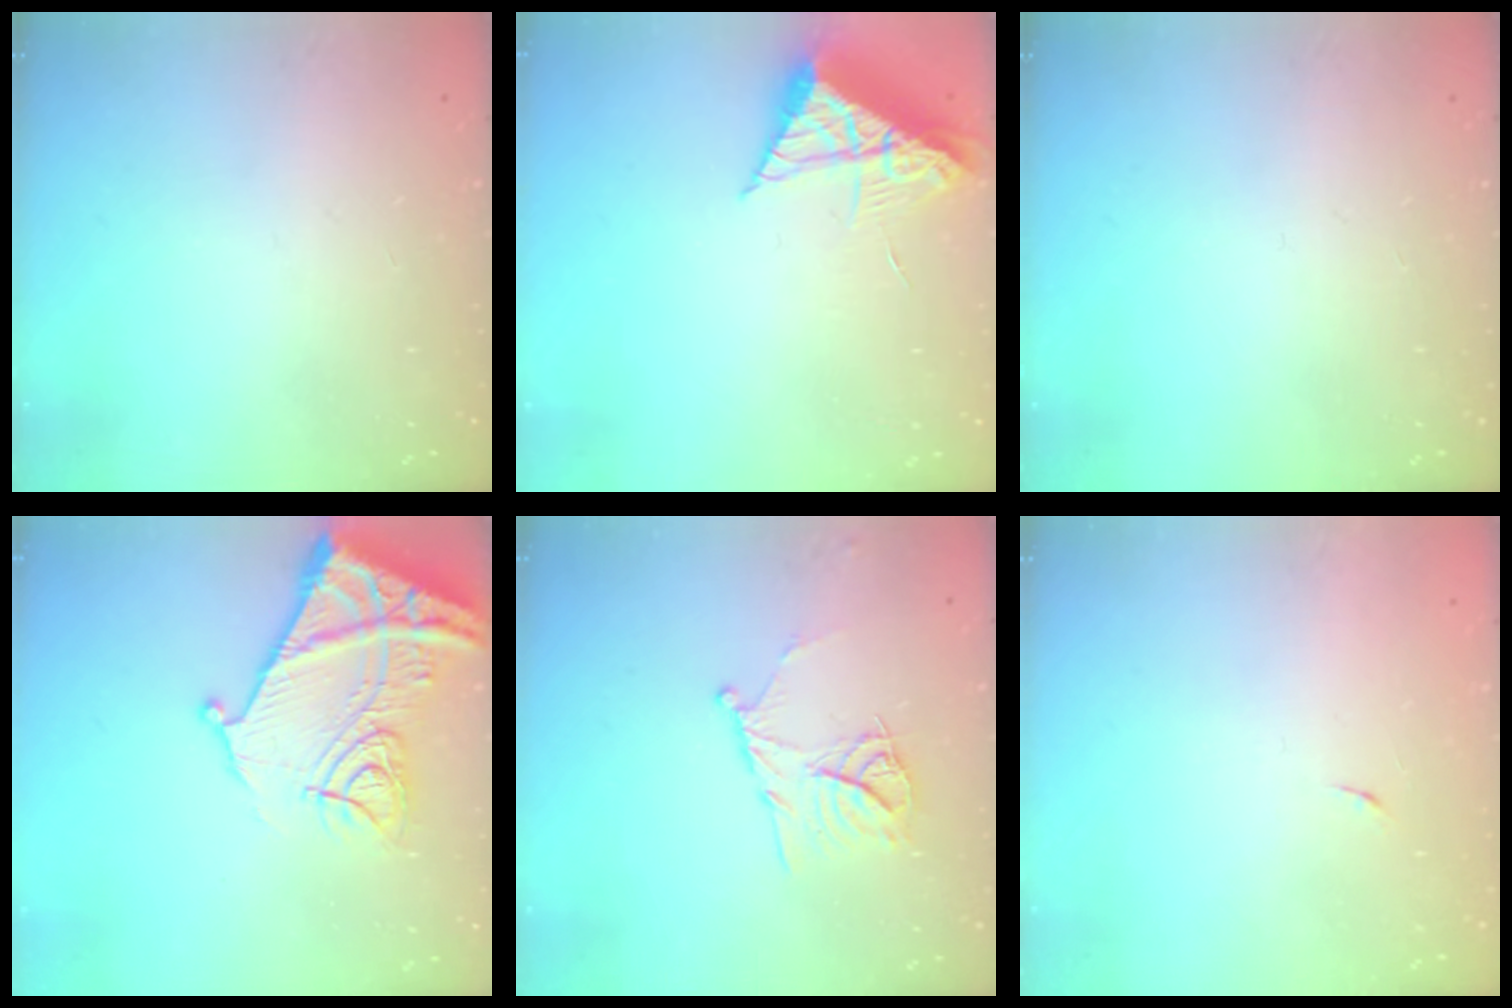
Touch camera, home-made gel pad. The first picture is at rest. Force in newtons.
{"total": 9.4, "press": 9.4, "slide": 0.5}
{"total": 0.0}
{"total": 18.1, "press": 18.0, "slide": 1.9}
{"total": 11.8, "press": 11.8, "slide": 0.9}
{"total": 4.0, "press": 3.9, "slide": 0.8}